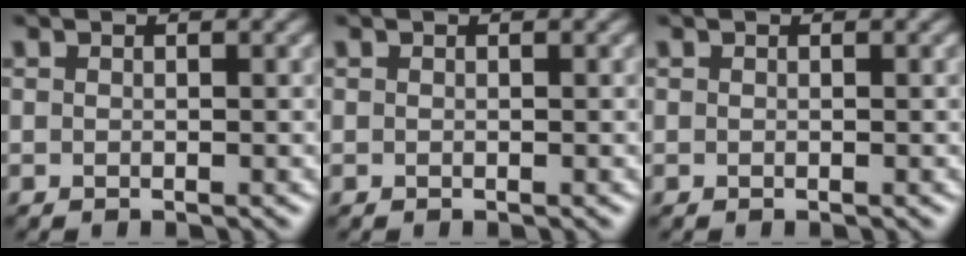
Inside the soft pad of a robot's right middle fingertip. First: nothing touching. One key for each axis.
{"total": 0.0}
{"total": 0.0}